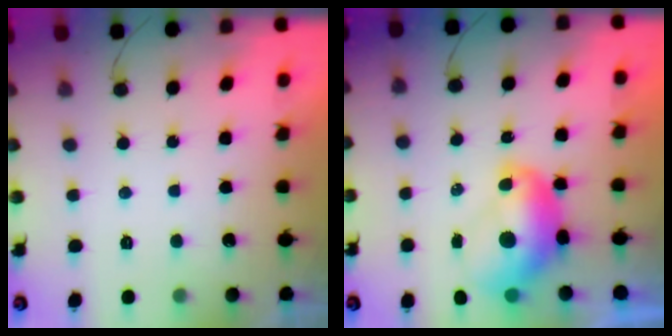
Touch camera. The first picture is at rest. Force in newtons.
{"total": 10.4, "press": 10.3, "slide": 1.0}